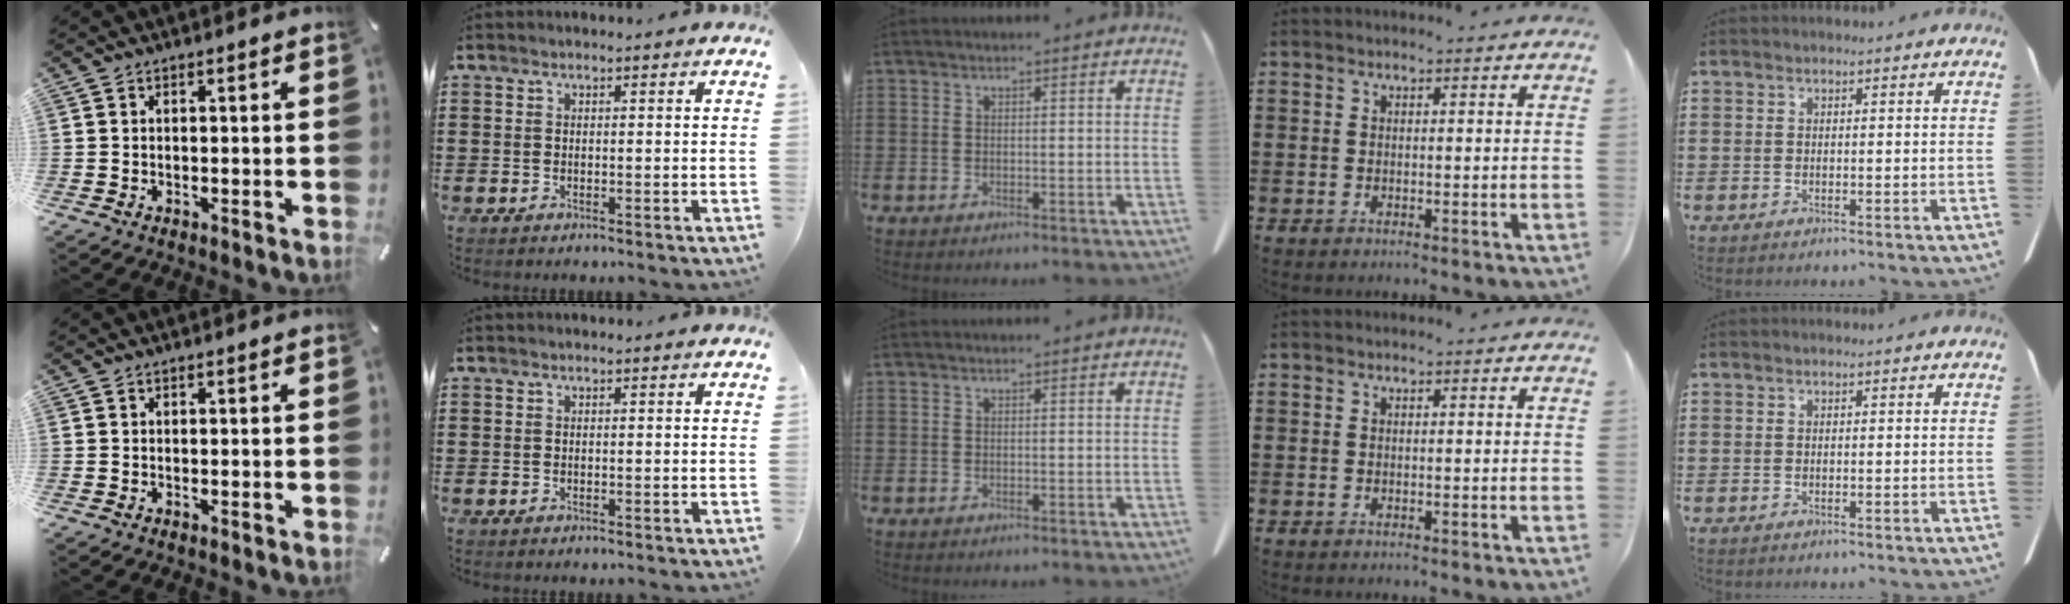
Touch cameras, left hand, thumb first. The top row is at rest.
{}